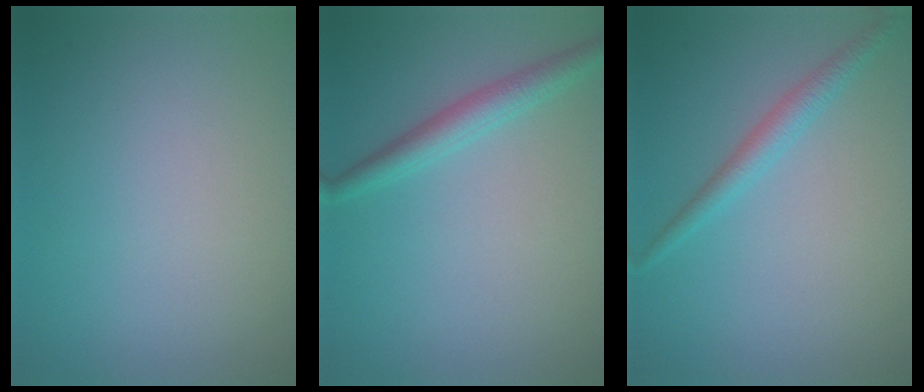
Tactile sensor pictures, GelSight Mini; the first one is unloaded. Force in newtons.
{"total": 2.7, "press": 2.7, "slide": 0.1}
{"total": 2.0, "press": 2.0, "slide": 0.1}